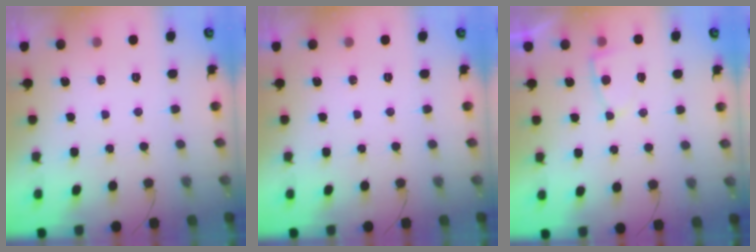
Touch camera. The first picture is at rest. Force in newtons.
{"total": 0.0}
{"total": 4.1, "press": 4.1, "slide": 0.6}